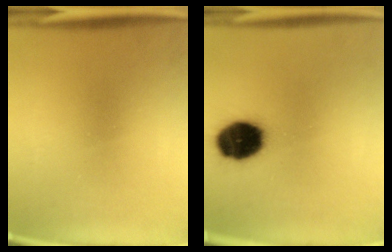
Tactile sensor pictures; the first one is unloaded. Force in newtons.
{"total": 14.7}